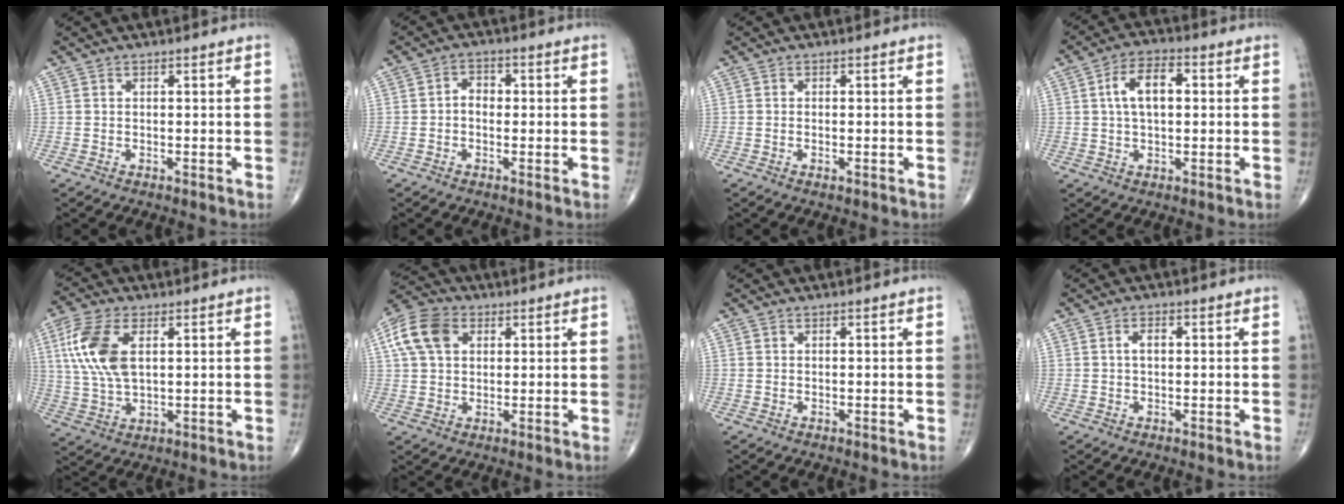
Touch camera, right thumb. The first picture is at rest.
{"total": 3.1, "force": [-0.3, 2.3, 2.0], "torque": [-0.016, 0.016, -0.013]}
{"total": 0.8, "force": [-0.3, 0.3, 0.7], "torque": [-0.013, -0.002, -0.007]}
{"total": 8.0, "force": [1.3, 4.3, 6.7], "torque": [-0.114, 0.016, 0.017]}
{"total": 11.9, "force": [3.2, 6.1, 9.7], "torque": [-0.217, 0.000, 0.065]}
{"total": 10.1, "force": [3.3, 7.1, 6.3], "torque": [-0.115, 0.011, 0.054]}
{"total": 0.0}
{"total": 2.3, "force": [0.3, 1.3, 1.9], "torque": [-0.030, 0.008, 0.003]}